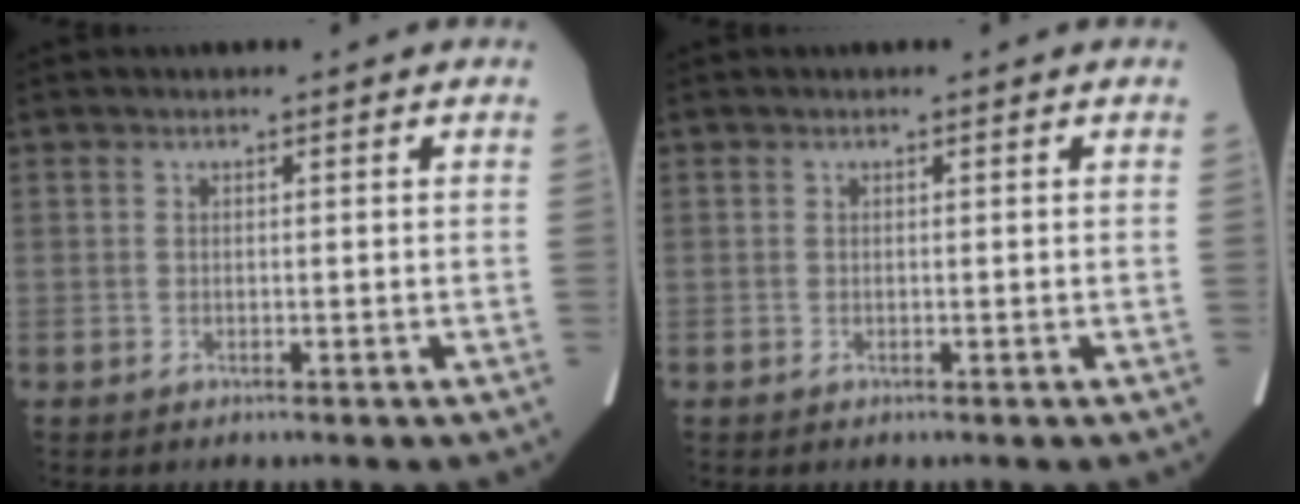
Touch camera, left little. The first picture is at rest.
{"total": 0.0}